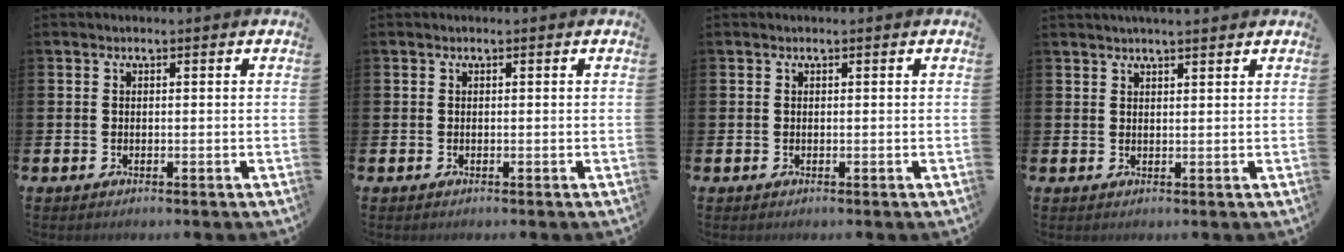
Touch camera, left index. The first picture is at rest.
{"total": 0.0}
{"total": 0.0}
{"total": 2.5, "force": [2.3, 0.1, 0.8], "torque": [-0.010, -0.007, 0.040]}